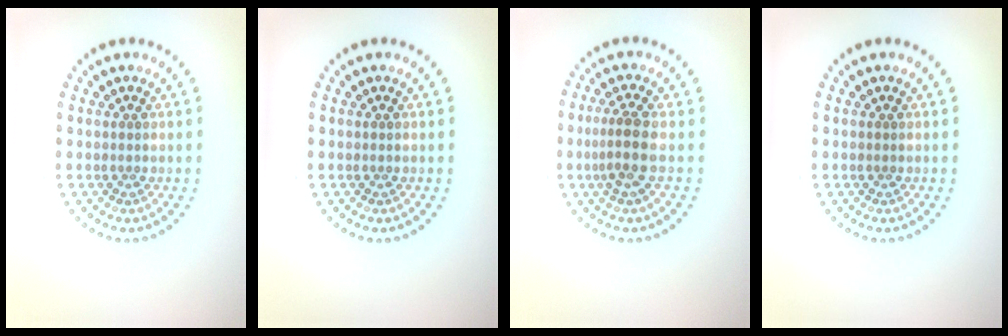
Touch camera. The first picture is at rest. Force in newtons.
{"total": 0.0}
{"total": 2.7, "press": 2.1, "slide": 1.6}
{"total": 0.0}